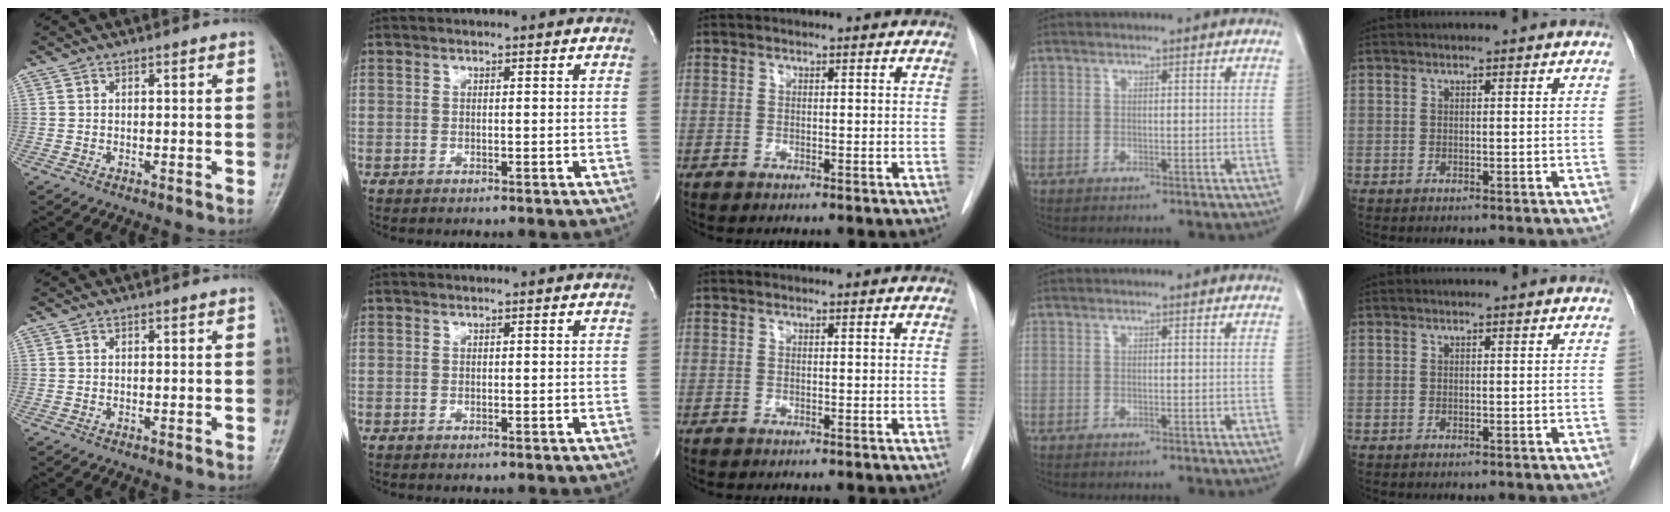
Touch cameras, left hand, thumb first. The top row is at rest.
{}